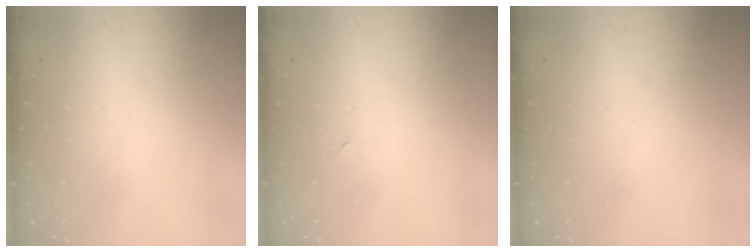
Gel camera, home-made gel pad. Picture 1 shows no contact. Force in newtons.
{"total": 2.2, "press": 1.9, "slide": 1.2}
{"total": 0.0}